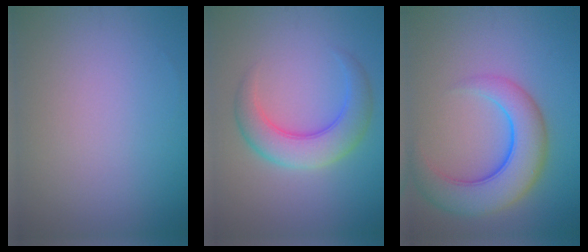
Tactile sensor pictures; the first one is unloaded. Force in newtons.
{"total": 5.2, "press": 5.2, "slide": 0.1}
{"total": 7.3, "press": 7.3, "slide": 0.4}